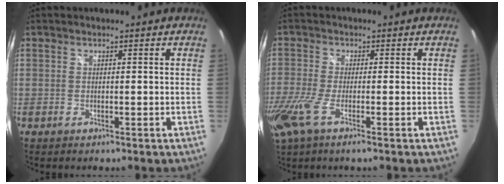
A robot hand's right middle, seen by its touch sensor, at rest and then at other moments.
{"total": 8.9, "force": [-4.4, 1.5, 7.6], "torque": [-0.187, -0.031, -0.088]}